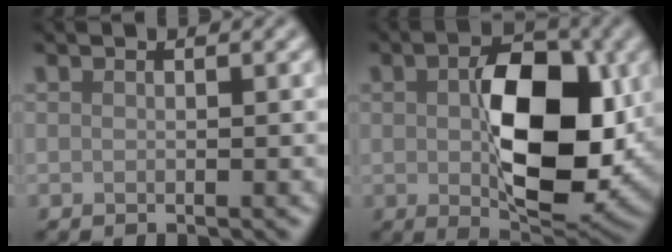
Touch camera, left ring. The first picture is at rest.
{"total": 10.8, "force": [0.3, 5.7, 9.1], "torque": [-0.146, -0.009, 0.017]}